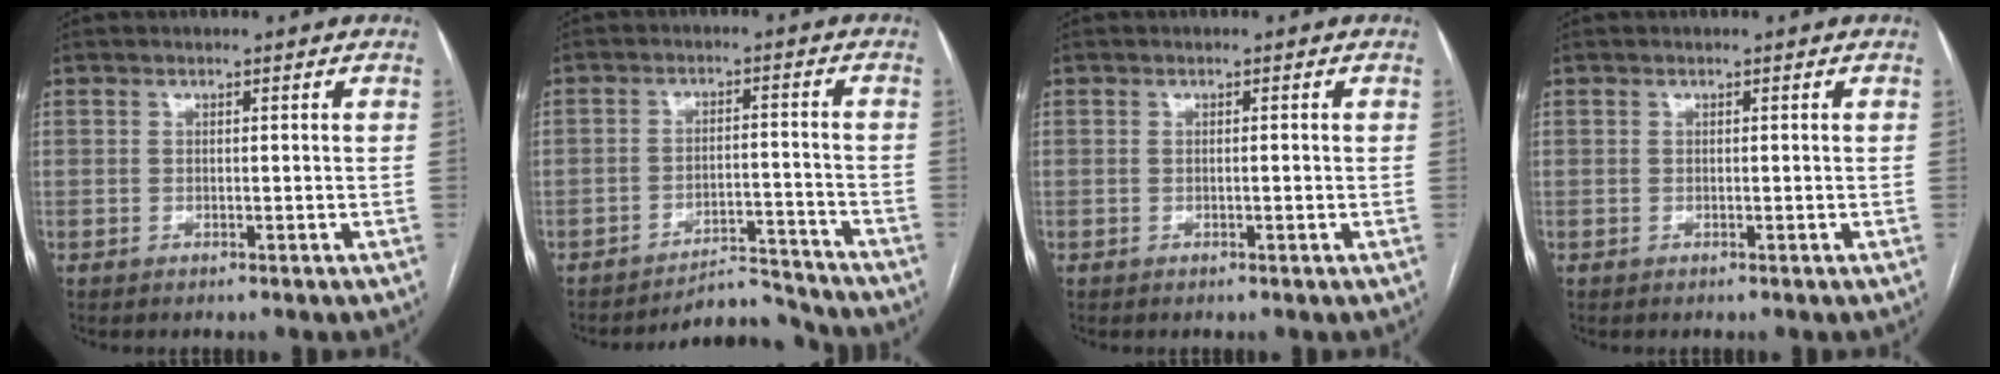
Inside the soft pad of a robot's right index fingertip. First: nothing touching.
{"total": 6.4, "force": [-6.4, 0.3, -0.7], "torque": [0.016, 0.026, -0.098]}
{"total": 0.7, "force": [-0.2, 0.0, 0.6], "torque": [-0.010, 0.002, -0.001]}
{"total": 0.0}